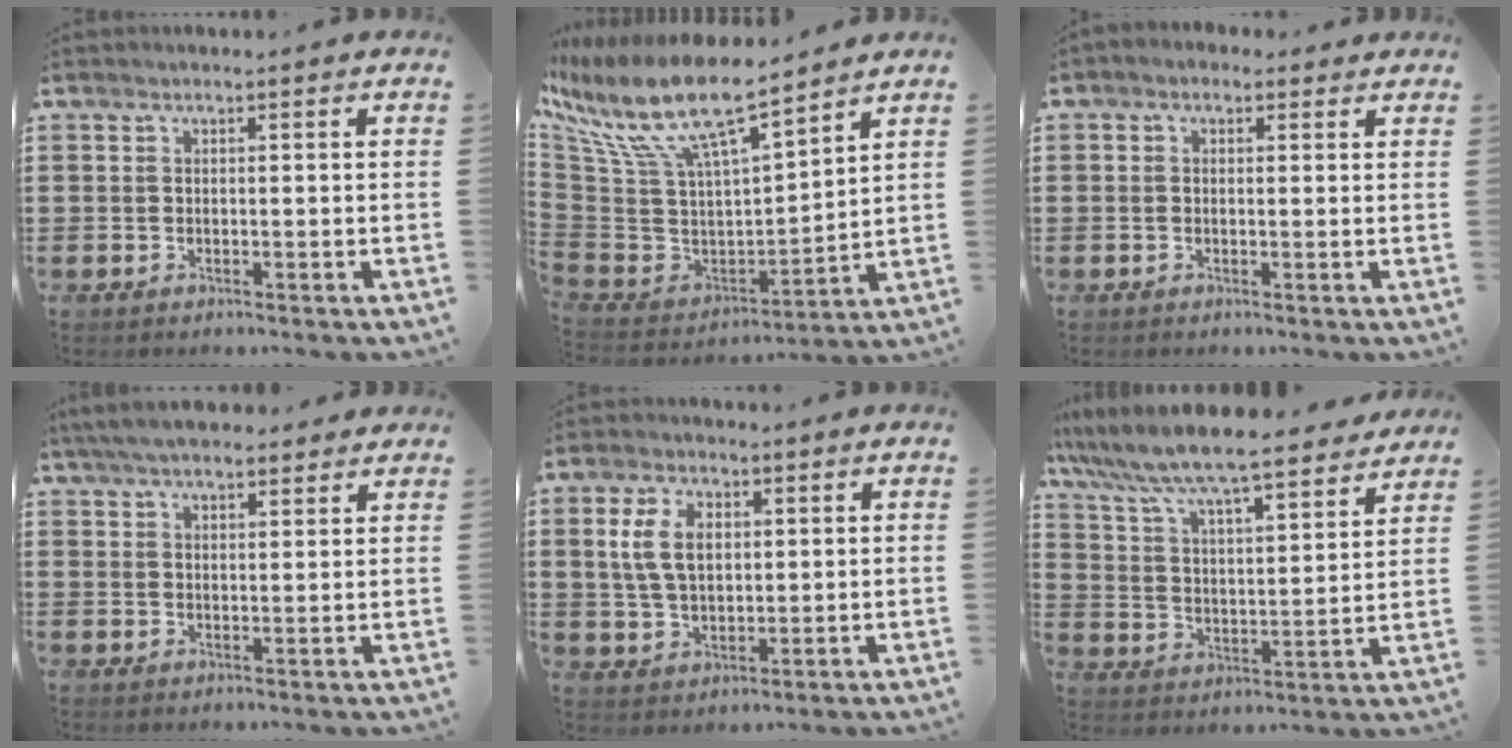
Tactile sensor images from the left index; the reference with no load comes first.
{"total": 13.2, "force": [8.4, 3.7, 9.5], "torque": [-0.224, -0.056, 0.140]}
{"total": 1.2, "force": [0.2, 1.0, 0.5], "torque": [-0.014, 0.005, 0.002]}
{"total": 5.1, "force": [4.6, 1.1, 1.9], "torque": [-0.049, -0.003, 0.086]}
{"total": 7.0, "force": [1.7, 4.2, 5.2], "torque": [-0.120, 0.005, 0.024]}
{"total": 7.6, "force": [7.1, 0.2, 2.6], "torque": [-0.083, -0.050, 0.117]}